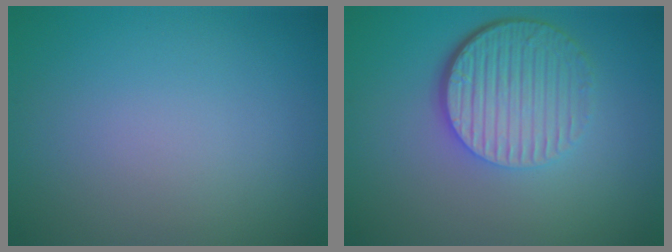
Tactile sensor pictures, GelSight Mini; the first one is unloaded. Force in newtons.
{"total": 6.0, "press": 4.2, "slide": 4.2}